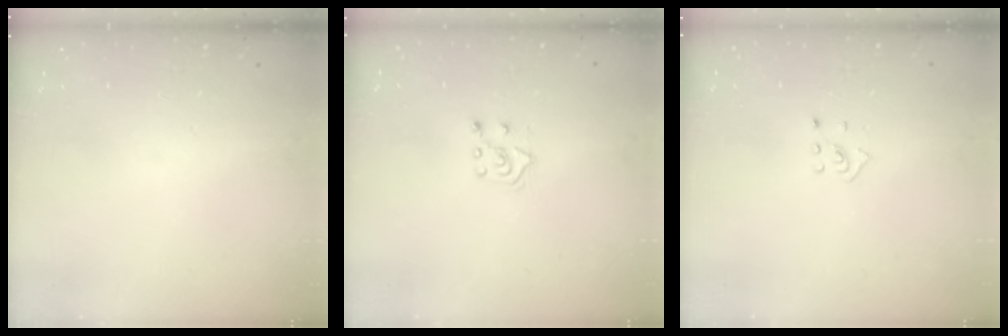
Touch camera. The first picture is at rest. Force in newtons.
{"total": 5.5, "press": 5.5, "slide": 0.4}
{"total": 2.5, "press": 2.4, "slide": 0.8}